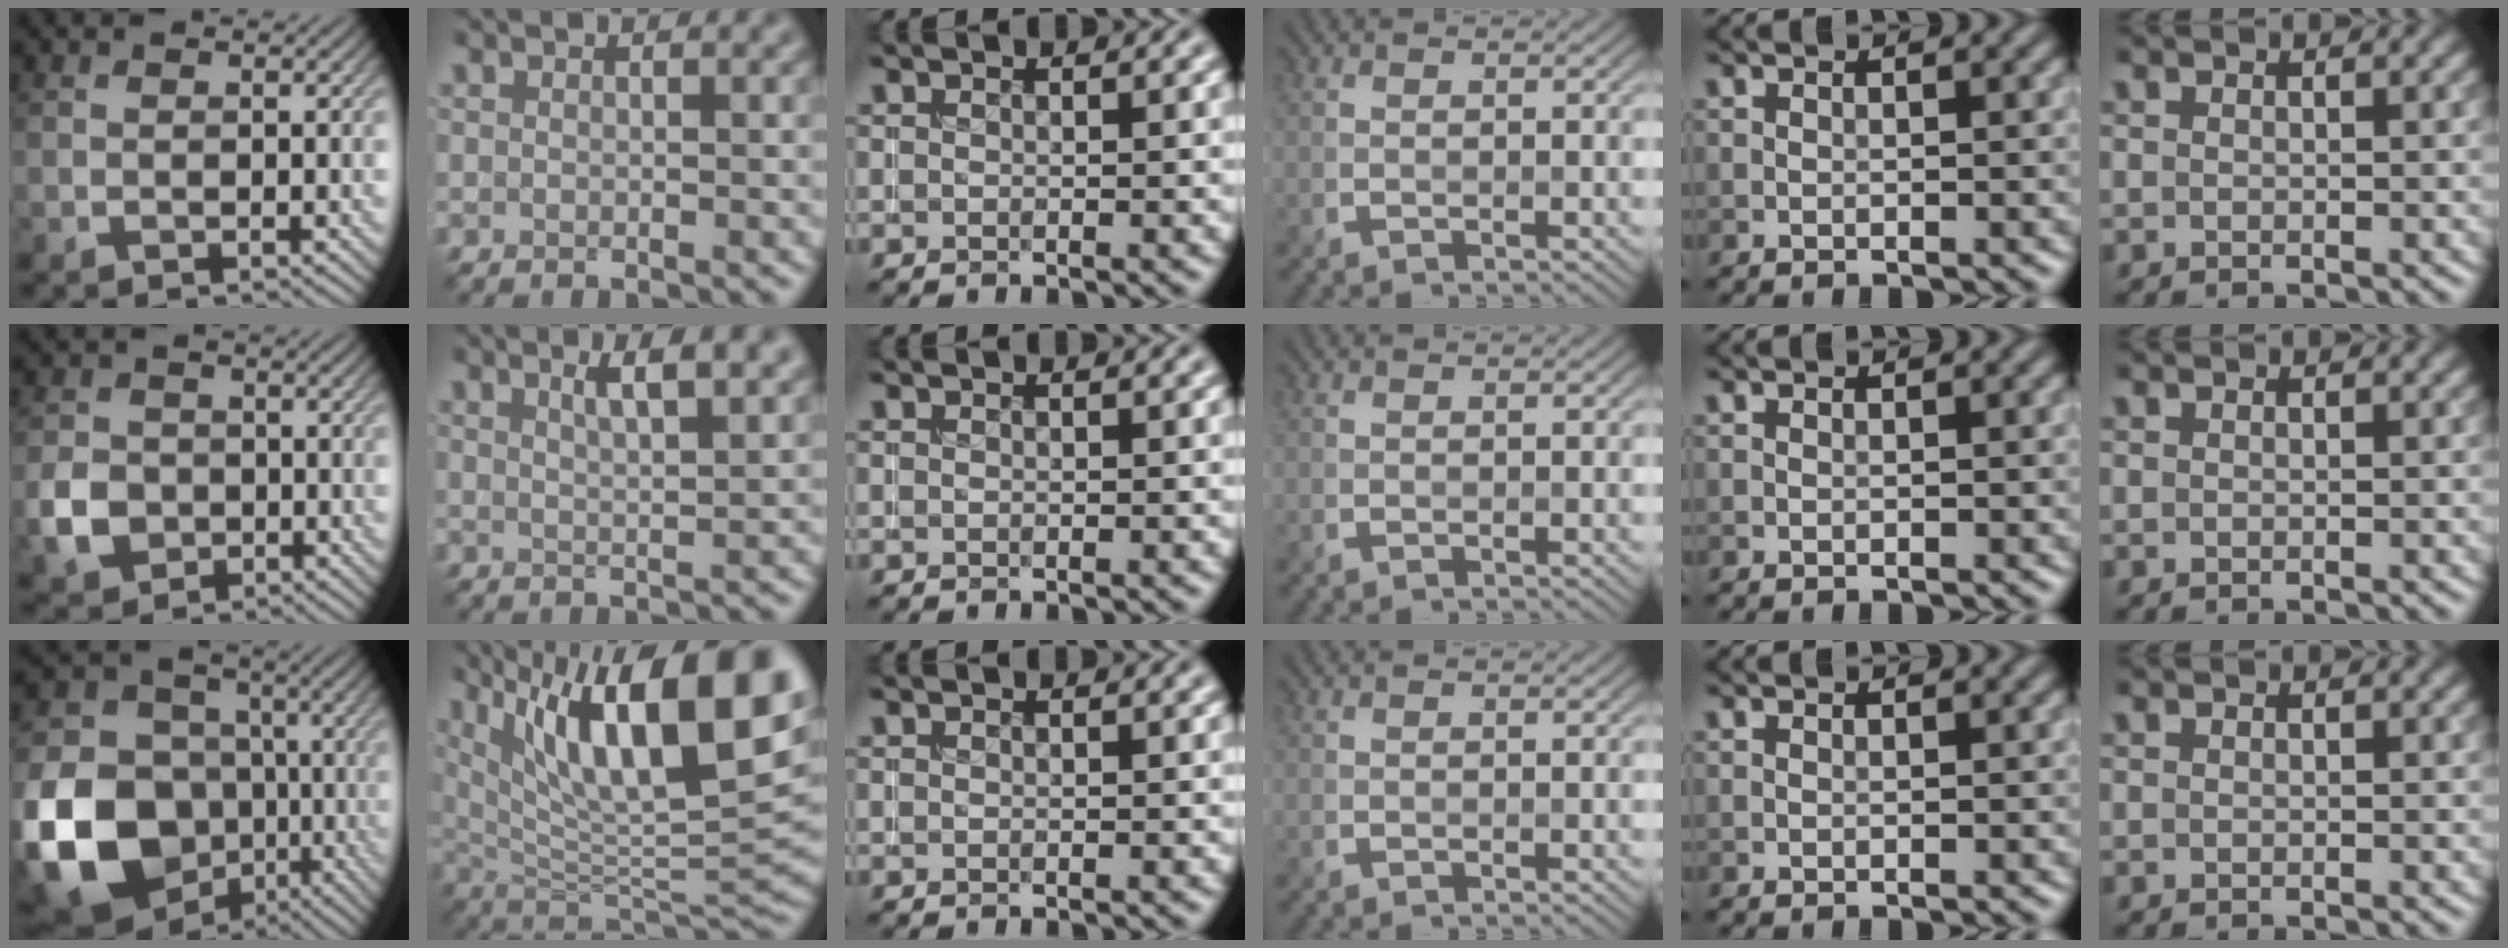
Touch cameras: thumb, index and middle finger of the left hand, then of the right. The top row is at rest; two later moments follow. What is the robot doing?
{"motion": "insert", "object": "coin"}